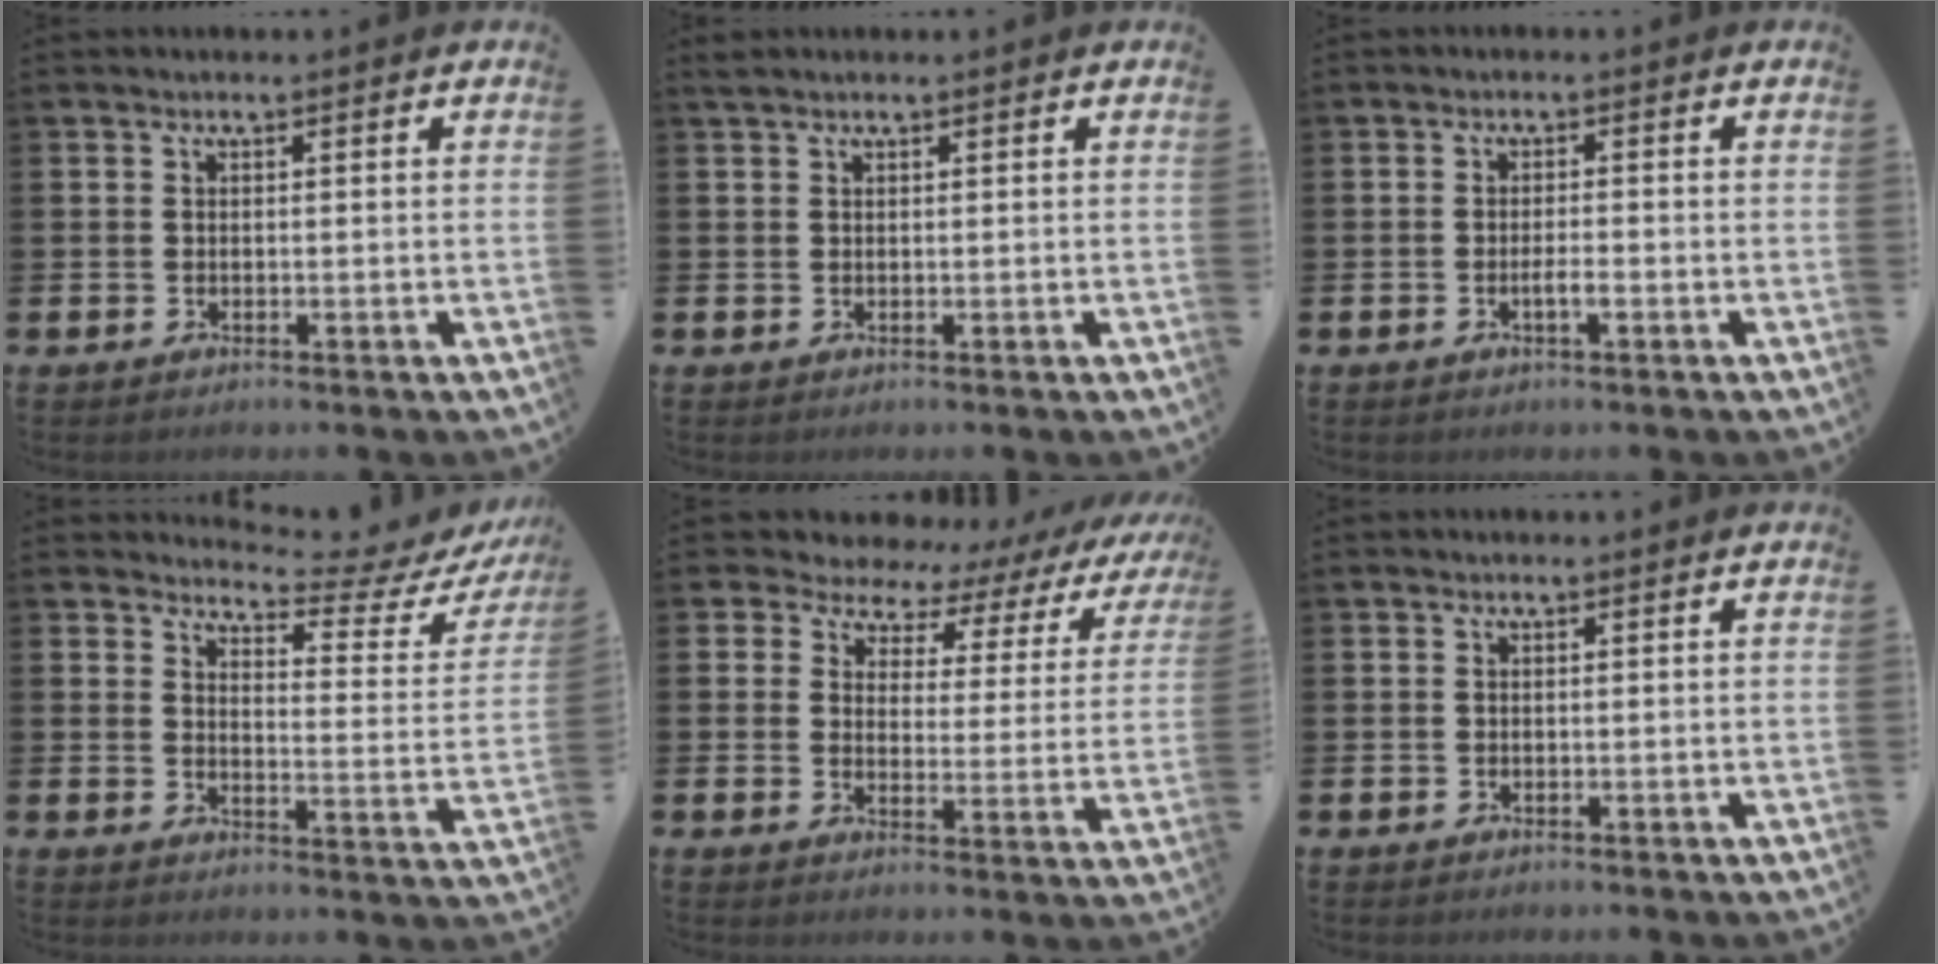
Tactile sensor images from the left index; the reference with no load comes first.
{"total": 0.8, "force": [0.7, 0.1, 0.3], "torque": [-0.002, 0.000, 0.012]}
{"total": 1.4, "force": [-0.6, 0.2, 1.3], "torque": [-0.028, 0.001, -0.010]}
{"total": 4.6, "force": [4.4, 0.9, 1.3], "torque": [-0.034, -0.043, 0.067]}
{"total": 5.0, "force": [4.0, 2.9, 0.3], "torque": [-0.034, -0.040, 0.061]}
{"total": 0.0}